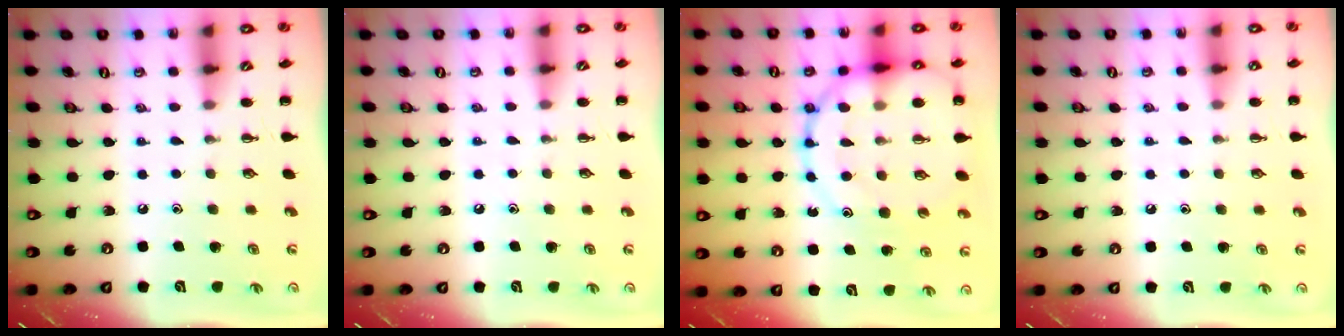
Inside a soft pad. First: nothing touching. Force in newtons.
{"total": 3.6, "press": 3.4, "slide": 1.1}
{"total": 20.7, "press": 20.5, "slide": 2.6}
{"total": 4.7, "press": 4.4, "slide": 1.7}